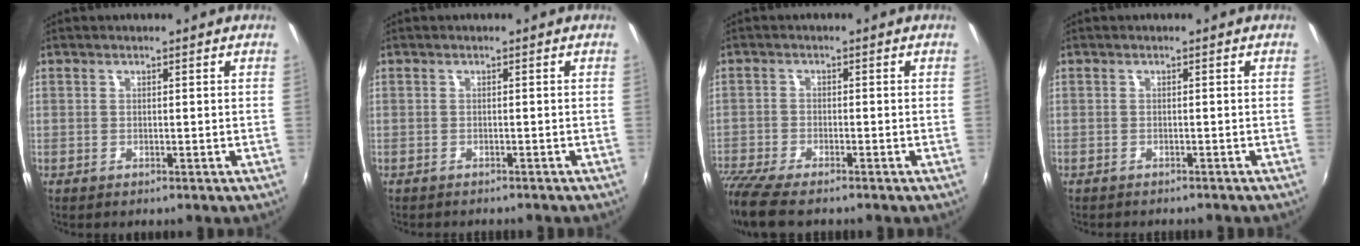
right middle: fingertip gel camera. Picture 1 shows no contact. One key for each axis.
{"total": 2.5, "fx": -2.3, "fy": 0.5, "fz": 0.8, "tx": -0.020, "ty": -0.010, "tz": -0.033}
{"total": 9.0, "fx": -7.6, "fy": 1.7, "fz": 4.6, "tx": -0.123, "ty": -0.040, "tz": -0.140}
{"total": 2.8, "fx": -2.6, "fy": 0.7, "fz": 0.9, "tx": -0.022, "ty": -0.010, "tz": -0.036}